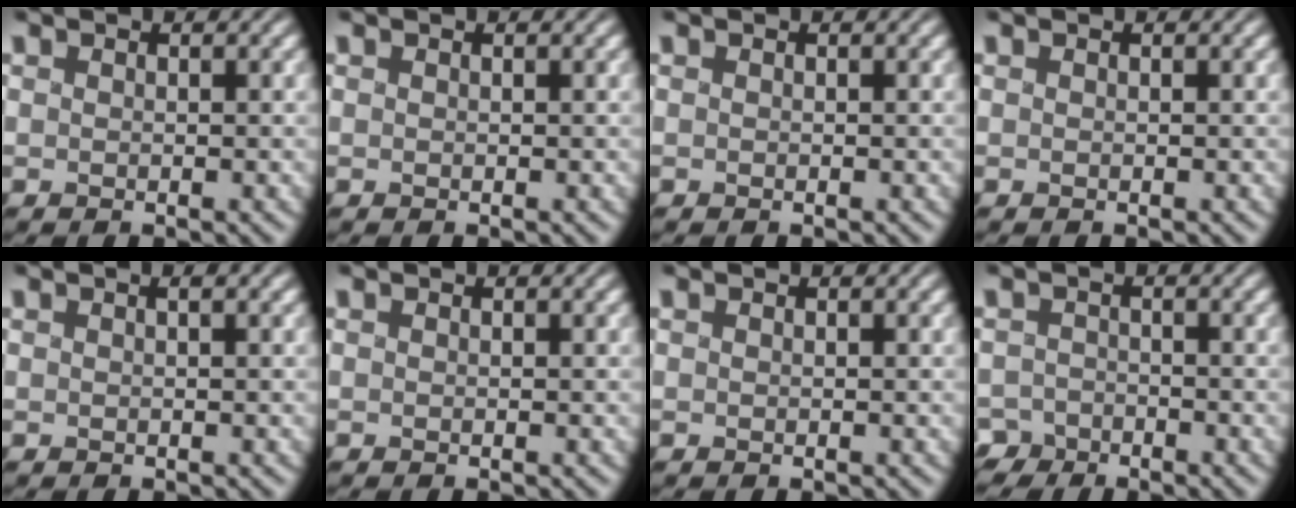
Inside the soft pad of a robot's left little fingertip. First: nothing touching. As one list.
[{"total": 0.0}, {"total": 0.0}, {"total": 0.0}, {"total": 0.6, "force": [0.2, 0.0, 0.6], "torque": [-0.012, 0.003, 0.002]}, {"total": 0.0}, {"total": 0.0}, {"total": 2.3, "force": [-2.0, 1.2, 0.0], "torque": [0.011, 0.001, -0.045]}]